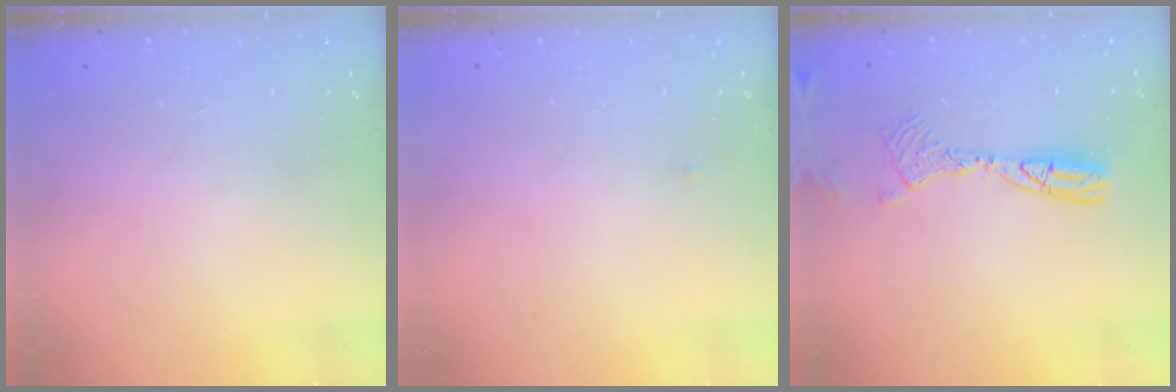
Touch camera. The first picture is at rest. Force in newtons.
{"total": 9.0, "press": 1.8, "slide": 8.9}
{"total": 9.5, "press": 9.2, "slide": 2.4}